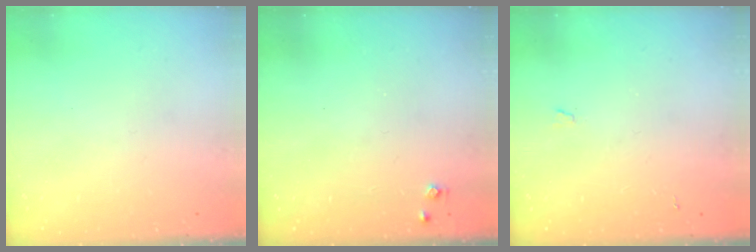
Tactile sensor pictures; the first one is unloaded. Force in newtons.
{"total": 3.7, "press": 3.6, "slide": 0.5}
{"total": 3.8, "press": 3.8, "slide": 0.6}